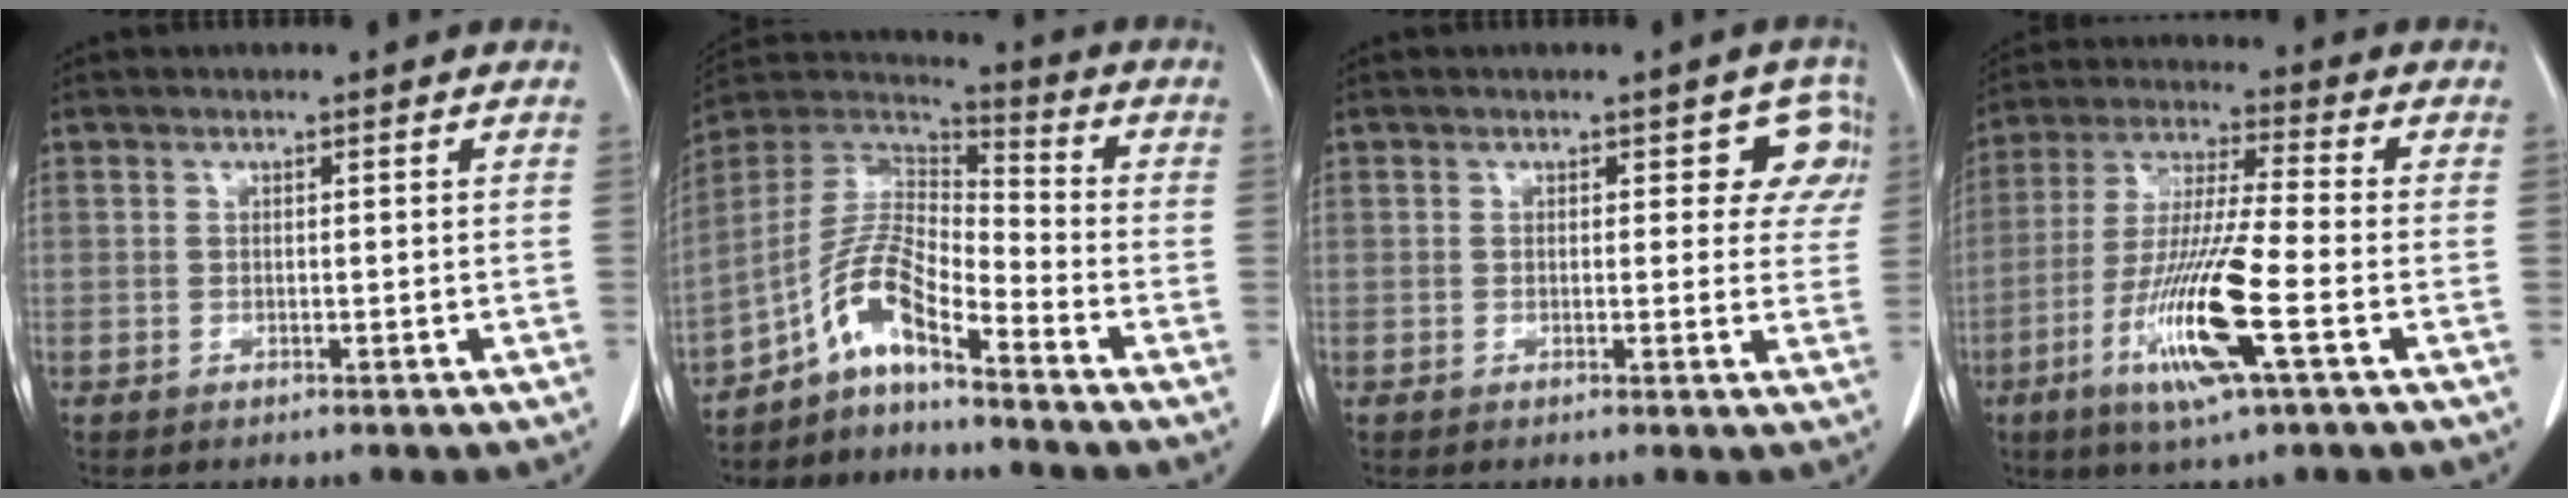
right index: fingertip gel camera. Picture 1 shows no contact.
{"total": 9.3, "force": [-6.1, 1.8, 6.8], "torque": [-0.148, 0.021, -0.119]}
{"total": 4.8, "force": [1.9, 3.0, 3.2], "torque": [-0.001, 0.007, 0.010]}
{"total": 14.5, "force": [-5.3, 0.3, 13.5], "torque": [-0.275, -0.022, -0.102]}